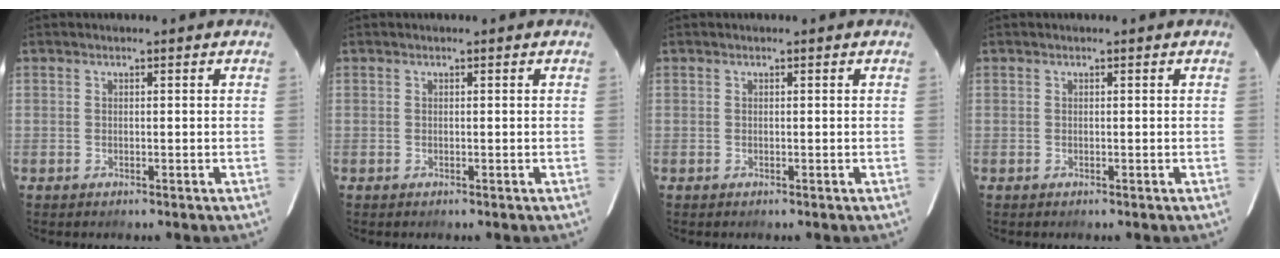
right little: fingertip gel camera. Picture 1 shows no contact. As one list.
[{"total": 0.0}, {"total": 0.0}, {"total": 0.0}]